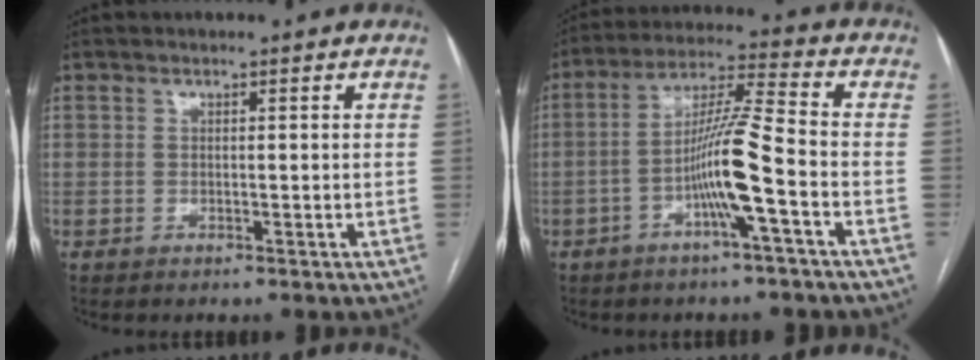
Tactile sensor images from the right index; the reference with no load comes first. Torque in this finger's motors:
{"motor_torque": [1.90, 0.02, 0.59, 0.11]}